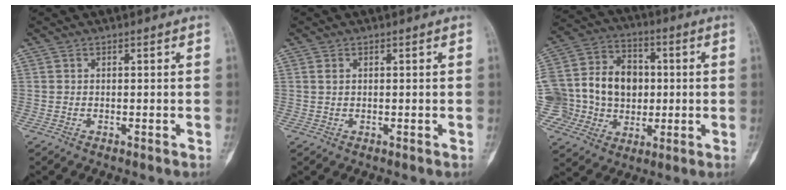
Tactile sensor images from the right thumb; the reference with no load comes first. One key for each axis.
{"total": 1.0, "fx": 0.3, "fy": 0.7, "fz": 0.7, "tx": -0.011, "ty": 0.002, "tz": 0.007}
{"total": 20.4, "fx": 0.5, "fy": 17.8, "fz": 10.1, "tx": -0.165, "ty": 0.052, "tz": 0.028}